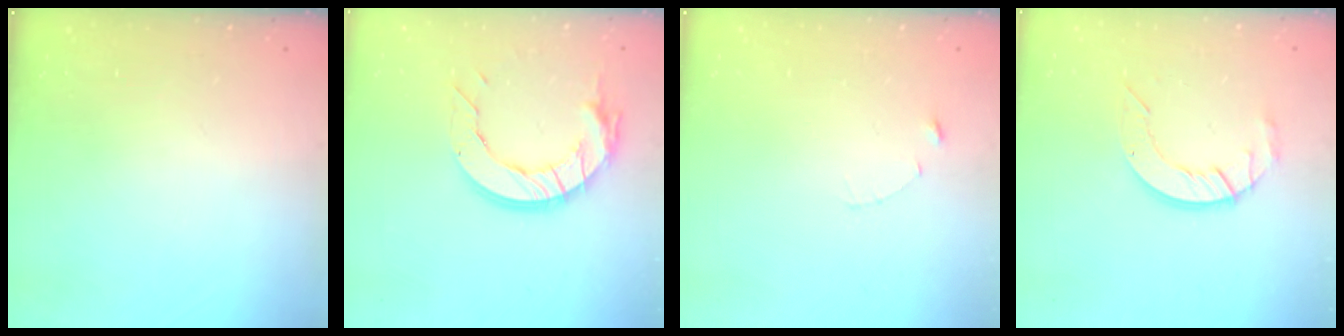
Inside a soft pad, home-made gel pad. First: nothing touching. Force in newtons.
{"total": 13.0, "press": 12.9, "slide": 1.2}
{"total": 1.0, "press": 1.0, "slide": 0.2}
{"total": 8.7, "press": 8.6, "slide": 0.8}